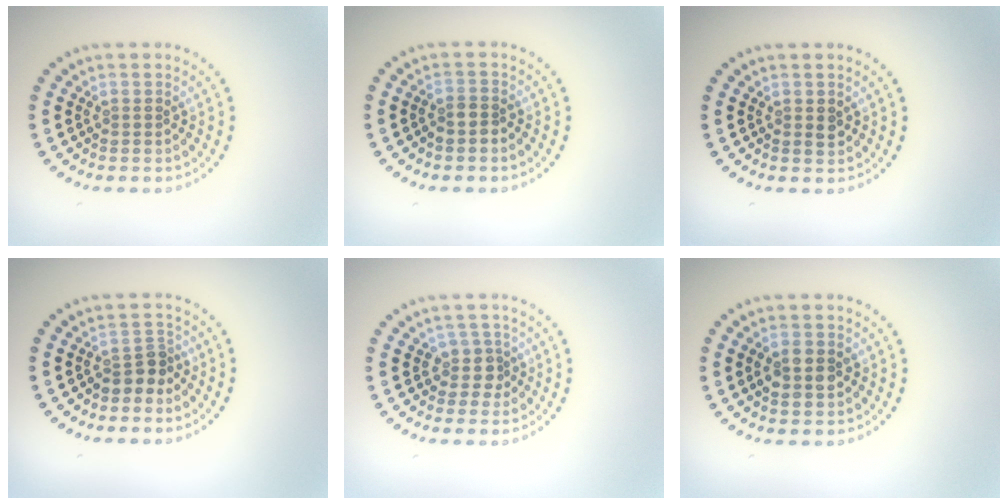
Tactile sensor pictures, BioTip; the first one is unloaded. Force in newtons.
{"total": 1.5, "press": 1.4, "slide": 0.7}
{"total": 1.2, "press": 1.2, "slide": 0.0}
{"total": 2.2, "press": 1.7, "slide": 1.4}
{"total": 2.0, "press": 1.5, "slide": 1.2}
{"total": 2.9, "press": 2.9, "slide": 0.1}